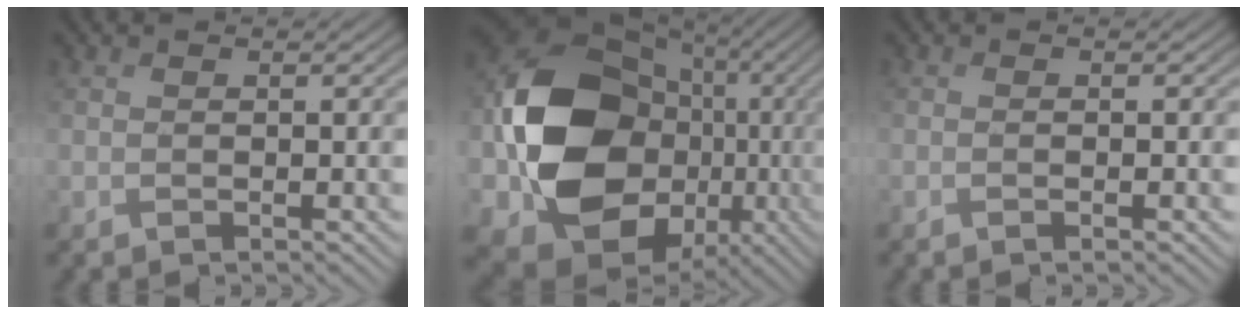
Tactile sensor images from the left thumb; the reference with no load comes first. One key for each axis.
{"total": 19.5, "fx": -1.9, "fy": 15.4, "fz": 11.7, "tx": -0.256, "ty": -0.020, "tz": -0.029}
{"total": 0.8, "fx": -0.2, "fy": -0.1, "fz": 0.8, "tx": -0.014, "ty": 0.000, "tz": -0.005}